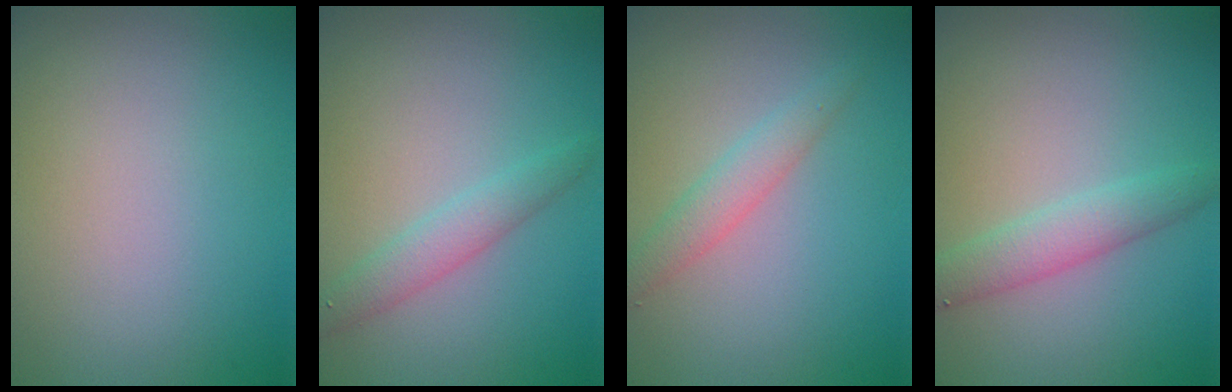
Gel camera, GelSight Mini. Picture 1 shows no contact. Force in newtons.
{"total": 2.2, "press": 2.2, "slide": 0.1}
{"total": 2.2, "press": 2.2, "slide": 0.1}
{"total": 2.8, "press": 2.8, "slide": 0.2}